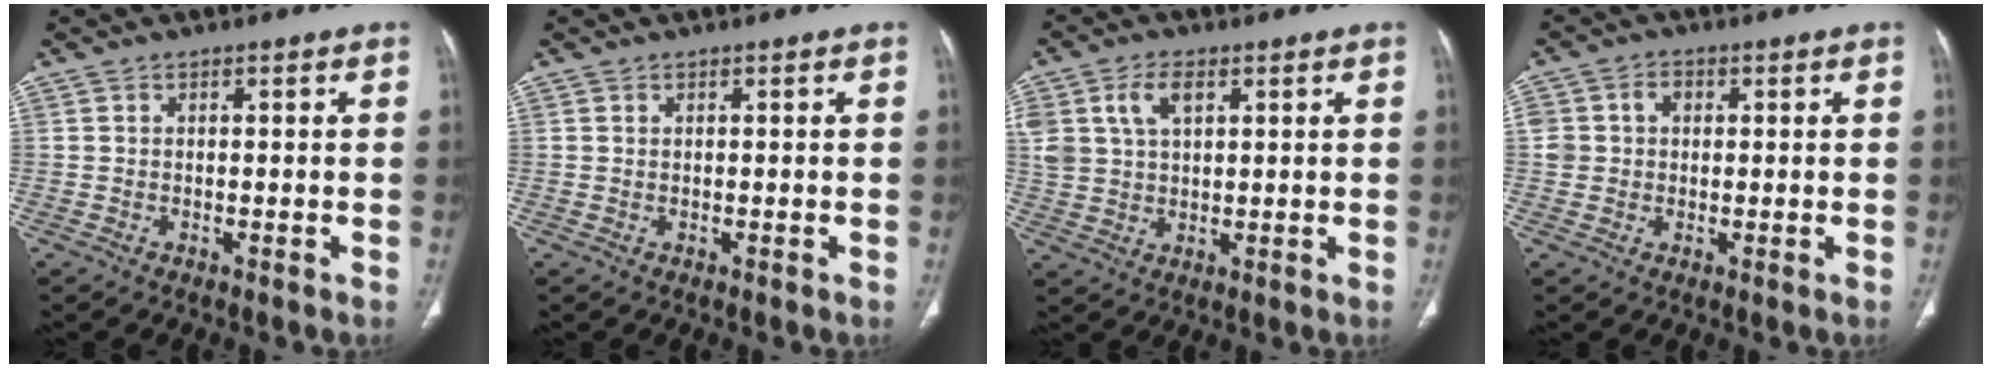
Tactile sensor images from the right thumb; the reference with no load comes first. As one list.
[{"total": 0.0}, {"total": 8.6, "force": [3.2, 5.8, 5.5], "torque": [-0.110, 0.001, 0.066]}, {"total": 5.0, "force": [0.8, 4.4, 2.2], "torque": [-0.029, 0.013, 0.017]}]